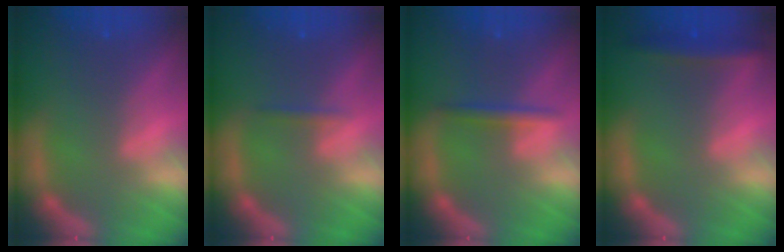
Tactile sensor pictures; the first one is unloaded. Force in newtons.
{"total": 0.9}
{"total": 1.9}
{"total": 3.0}